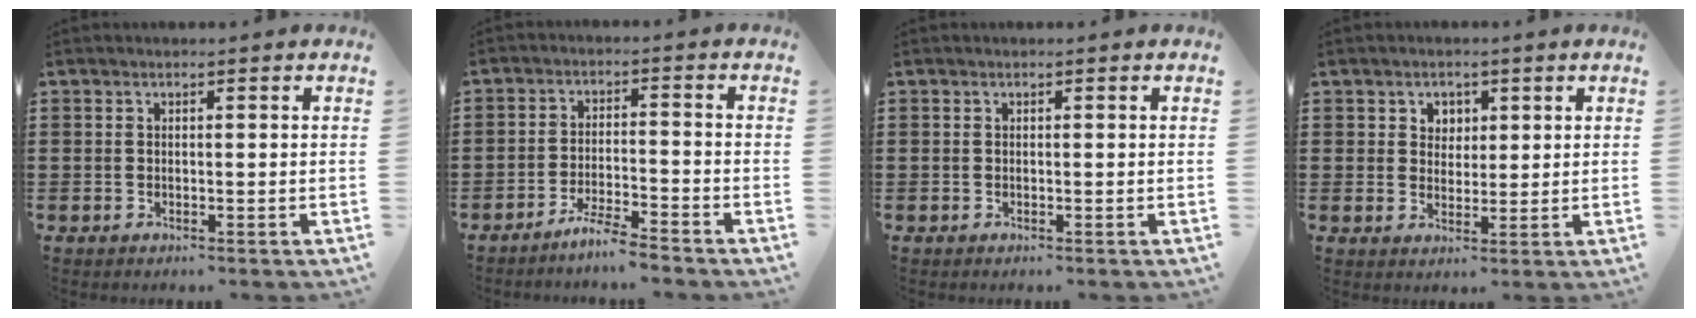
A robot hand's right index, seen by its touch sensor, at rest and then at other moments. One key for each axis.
{"total": 4.6, "fx": -4.3, "fy": -0.2, "fz": 1.6, "tx": -0.034, "ty": -0.001, "tz": -0.084}
{"total": 0.0}
{"total": 2.7, "fx": 1.3, "fy": 2.4, "fz": 0.4, "tx": -0.020, "ty": 0.012, "tz": 0.022}